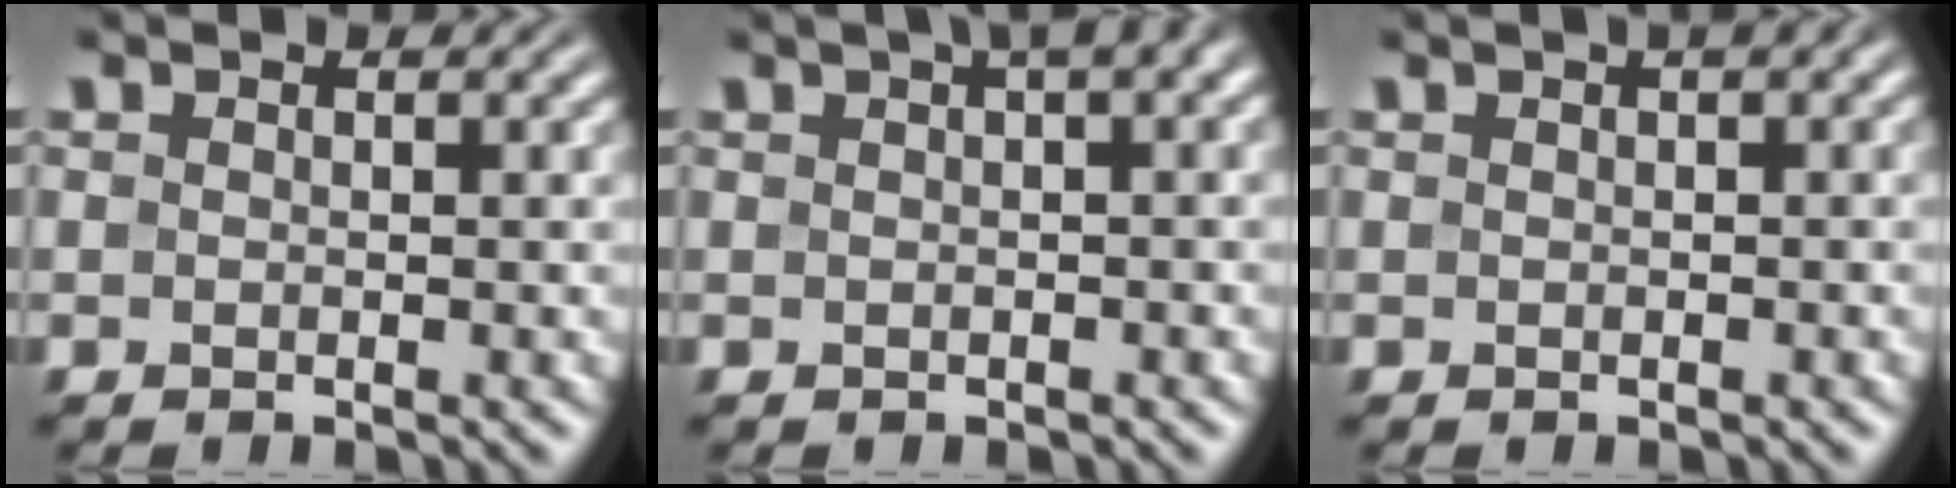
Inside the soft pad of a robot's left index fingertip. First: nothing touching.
{"total": 3.6, "force": [1.6, 0.9, 3.1], "torque": [-0.034, 0.018, 0.021]}
{"total": 1.7, "force": [0.7, 0.4, 1.6], "torque": [-0.017, 0.010, 0.006]}